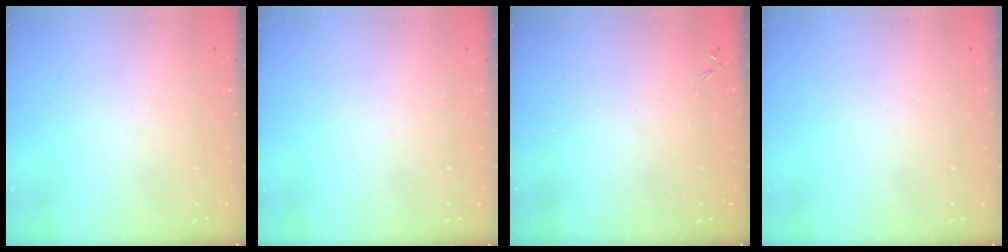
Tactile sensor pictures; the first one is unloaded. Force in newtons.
{"total": 0.0}
{"total": 0.0}
{"total": 0.0}